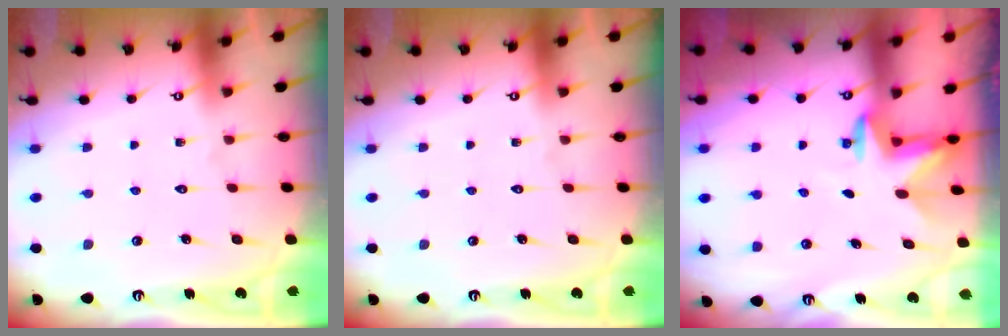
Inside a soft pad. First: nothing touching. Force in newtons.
{"total": 0.0}
{"total": 2.9, "press": 2.8, "slide": 0.7}